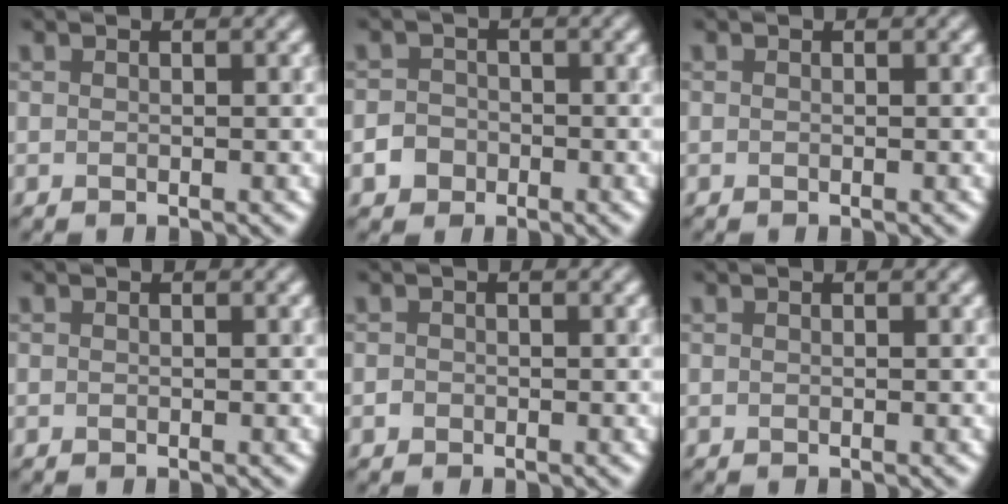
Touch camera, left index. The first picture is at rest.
{"total": 2.1, "force": [-0.9, 1.8, 0.6], "torque": [0.005, 0.001, -0.021]}
{"total": 0.0}
{"total": 0.0}
{"total": 0.7, "force": [-0.3, 0.6, 0.2], "torque": [0.000, -0.002, -0.007]}
{"total": 0.0}